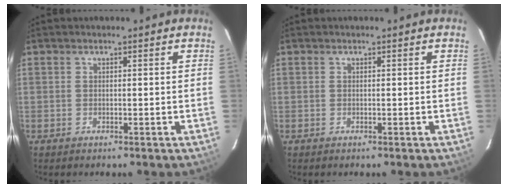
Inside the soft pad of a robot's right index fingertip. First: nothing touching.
{"total": 0.0}